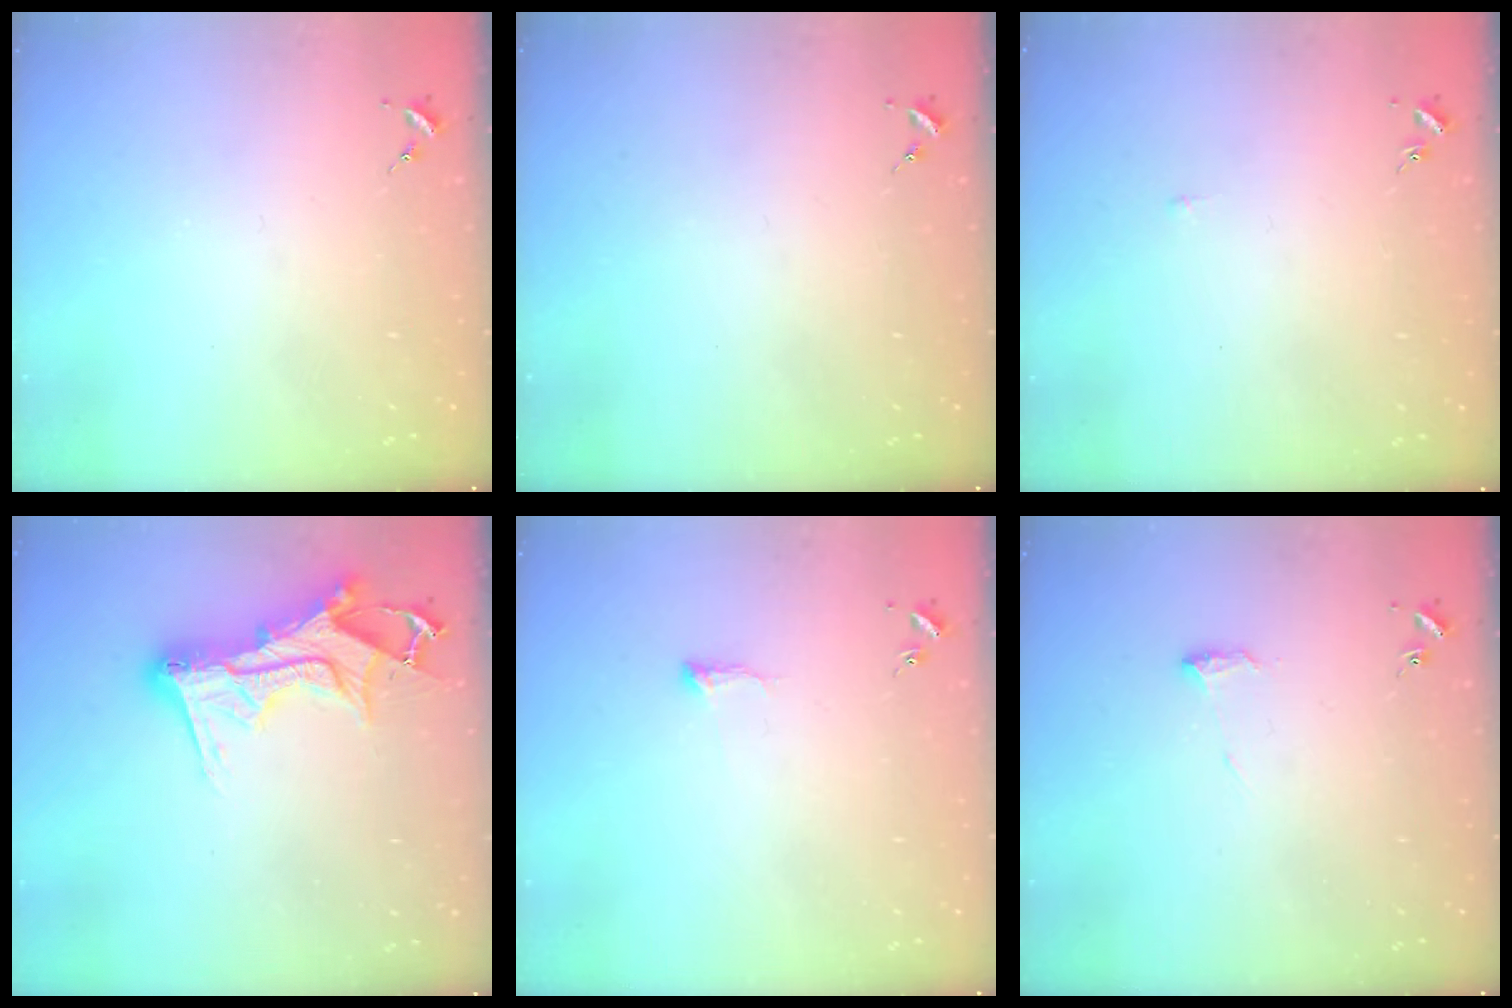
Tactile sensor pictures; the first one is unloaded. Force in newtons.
{"total": 0.0}
{"total": 2.6, "press": 2.6, "slide": 0.3}
{"total": 16.0, "press": 15.9, "slide": 1.6}
{"total": 5.3, "press": 5.3, "slide": 0.7}
{"total": 5.8, "press": 5.7, "slide": 0.8}